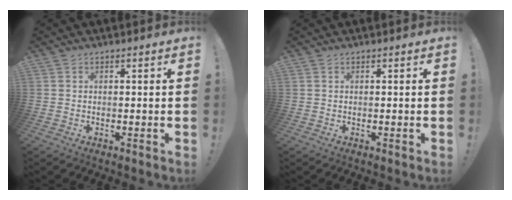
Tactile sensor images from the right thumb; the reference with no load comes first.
{"total": 0.0}